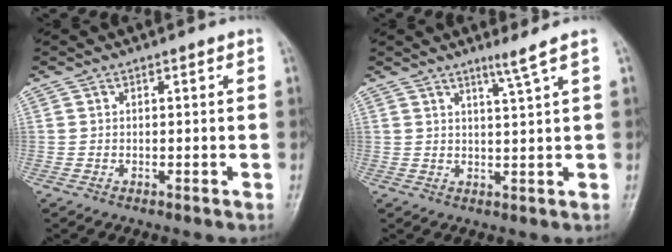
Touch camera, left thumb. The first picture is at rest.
{"total": 3.2, "force": [2.2, -1.1, 2.1], "torque": [-0.040, -0.020, 0.043]}